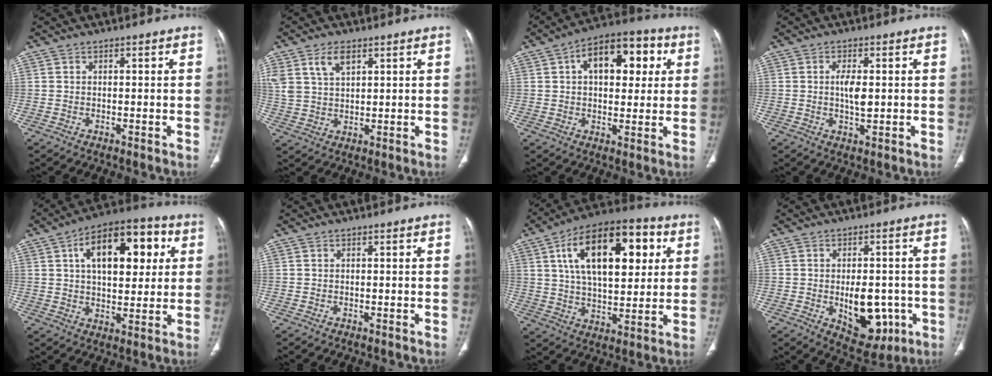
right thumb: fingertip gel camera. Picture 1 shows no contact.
{"total": 6.7, "force": [3.6, 3.6, 4.3], "torque": [-0.080, -0.010, 0.078]}
{"total": 14.9, "force": [4.3, 8.5, 11.5], "torque": [-0.132, 0.018, 0.060]}
{"total": 4.2, "force": [0.2, 1.7, 3.9], "torque": [-0.071, -0.005, 0.004]}
{"total": 18.6, "force": [5.4, 9.9, 14.8], "torque": [-0.183, 0.013, 0.078]}
{"total": 0.0}
{"total": 23.1, "force": [7.2, 11.6, 18.6], "torque": [-0.273, 0.002, 0.110]}
{"total": 11.8, "force": [-2.7, 7.0, 9.1], "torque": [-0.093, 0.007, -0.019]}